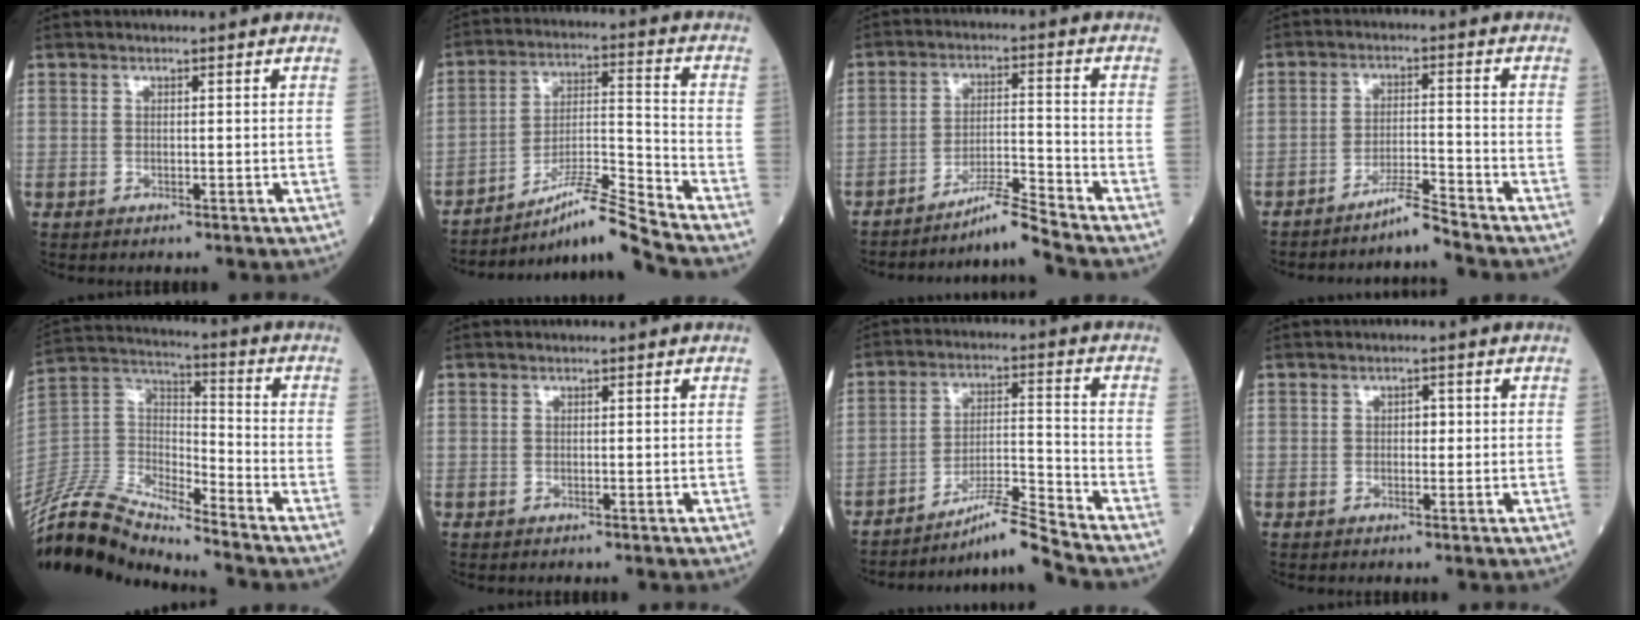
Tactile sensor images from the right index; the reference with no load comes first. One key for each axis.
{"total": 10.8, "fx": -9.6, "fy": -2.5, "fz": 4.4, "tx": -0.080, "ty": 0.006, "tz": -0.166}
{"total": 6.4, "fx": -5.8, "fy": -2.5, "fz": 1.2, "tx": -0.028, "ty": -0.005, "tz": -0.103}
{"total": 4.5, "fx": -4.1, "fy": -1.4, "fz": 1.1, "tx": -0.019, "ty": -0.016, "tz": -0.078}
{"total": 14.9, "fx": -13.8, "fy": 1.4, "fz": 5.4, "tx": -0.116, "ty": 0.032, "tz": -0.269}
{"total": 0.0}
{"total": 8.5, "fx": -7.7, "fy": -2.6, "fz": 2.4, "tx": -0.045, "ty": 0.007, "tz": -0.134}
{"total": 1.4, "fx": 0.1, "fy": 0.9, "fz": 1.1, "tx": -0.012, "ty": 0.003, "tz": -0.001}